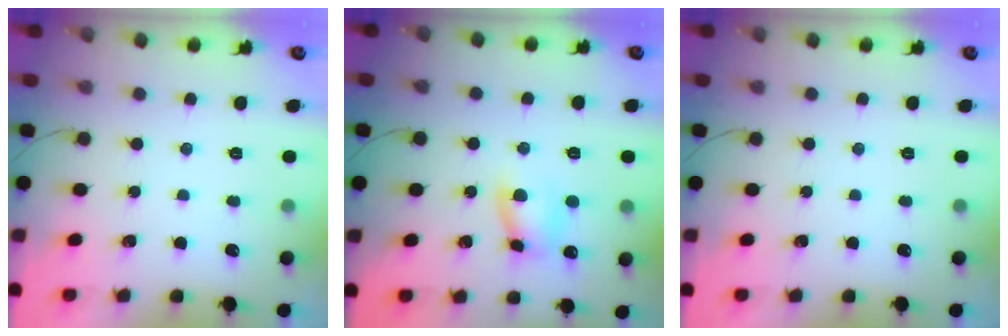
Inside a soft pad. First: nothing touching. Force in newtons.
{"total": 7.4, "press": 7.4, "slide": 0.2}
{"total": 0.0}